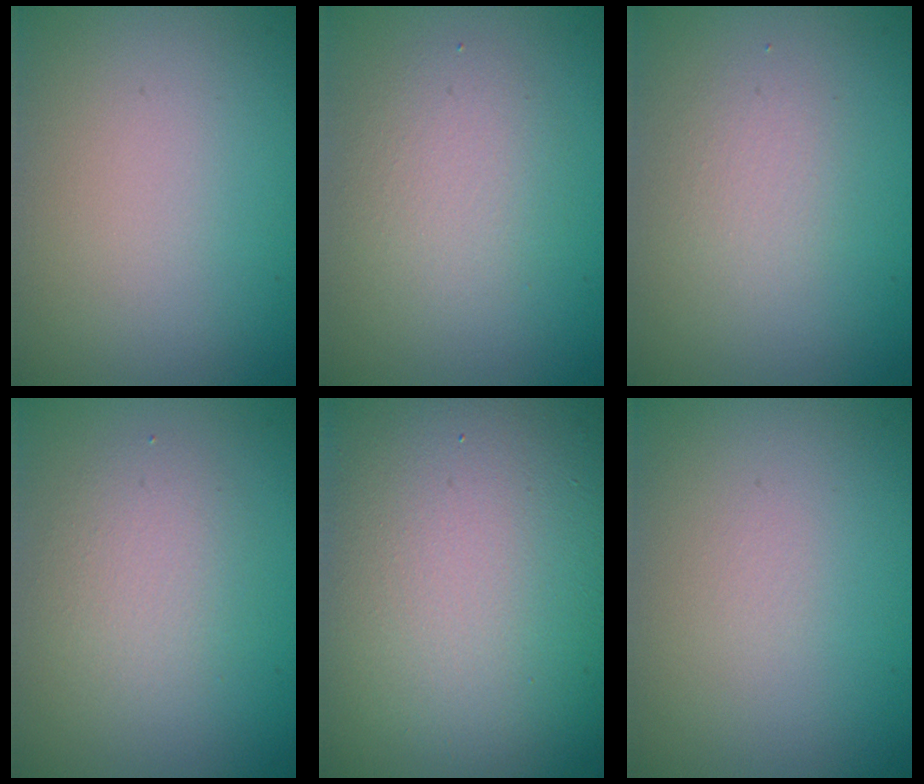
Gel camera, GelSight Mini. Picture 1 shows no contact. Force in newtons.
{"total": 2.7, "press": 2.7, "slide": 0.1}
{"total": 1.5, "press": 1.5, "slide": 0.1}
{"total": 2.4, "press": 2.4, "slide": 0.1}
{"total": 18.5, "press": 18.5, "slide": 1.2}
{"total": 0.0}